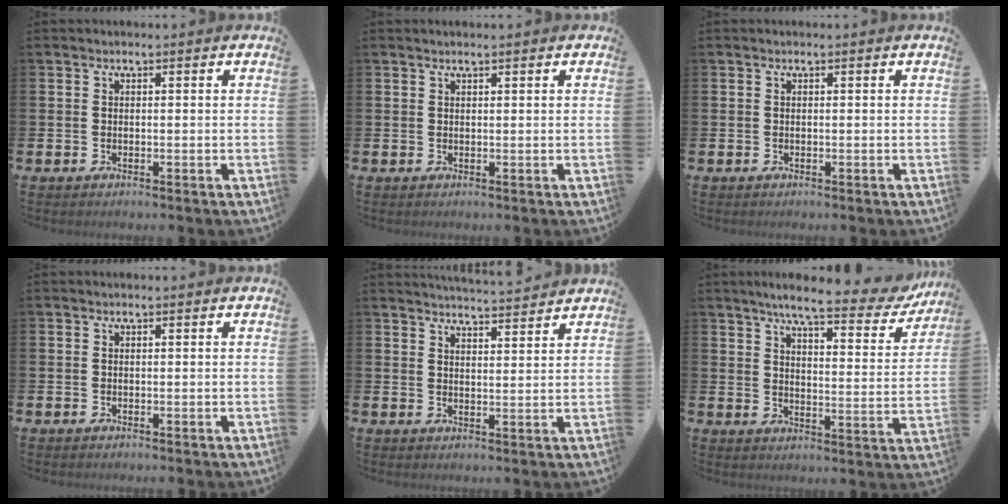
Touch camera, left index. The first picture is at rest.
{"total": 0.9, "force": [0.8, 0.1, 0.3], "torque": [0.008, -0.003, 0.011]}
{"total": 0.0}
{"total": 0.0}
{"total": 4.3, "force": [4.3, -0.3, 0.0], "torque": [-0.004, -0.032, 0.075]}
{"total": 7.6, "force": [6.6, 1.0, 3.5], "torque": [-0.069, -0.046, 0.105]}